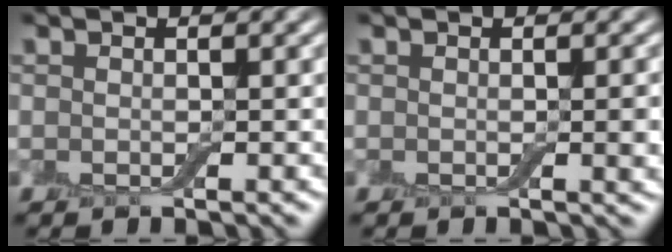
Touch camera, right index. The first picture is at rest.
{"total": 1.3, "force": [0.0, 0.2, 1.3], "torque": [-0.016, -0.002, -0.001]}